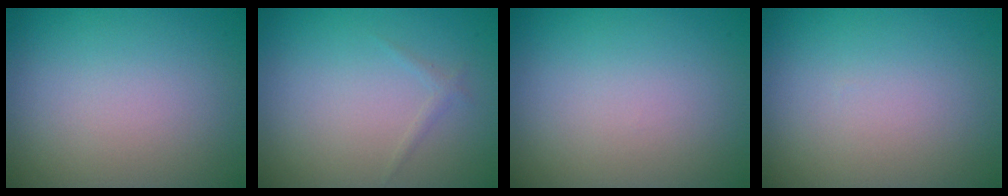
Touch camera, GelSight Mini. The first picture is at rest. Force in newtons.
{"total": 0.7, "press": 0.7, "slide": 0.1}
{"total": 0.0}
{"total": 0.0}